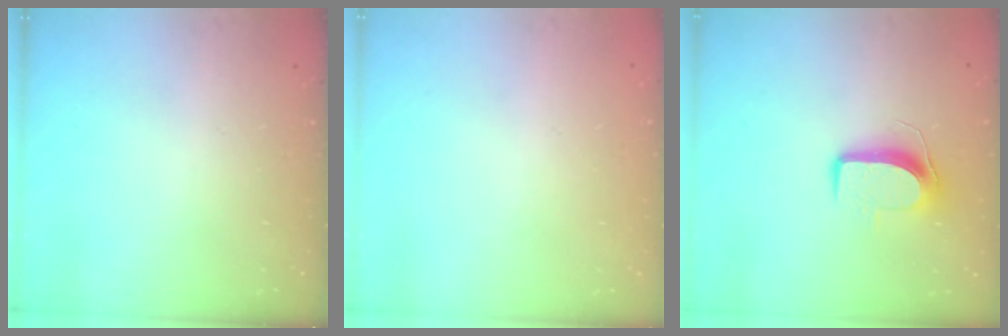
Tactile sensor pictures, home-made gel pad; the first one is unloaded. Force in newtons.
{"total": 0.0}
{"total": 9.0, "press": 9.0, "slide": 0.2}